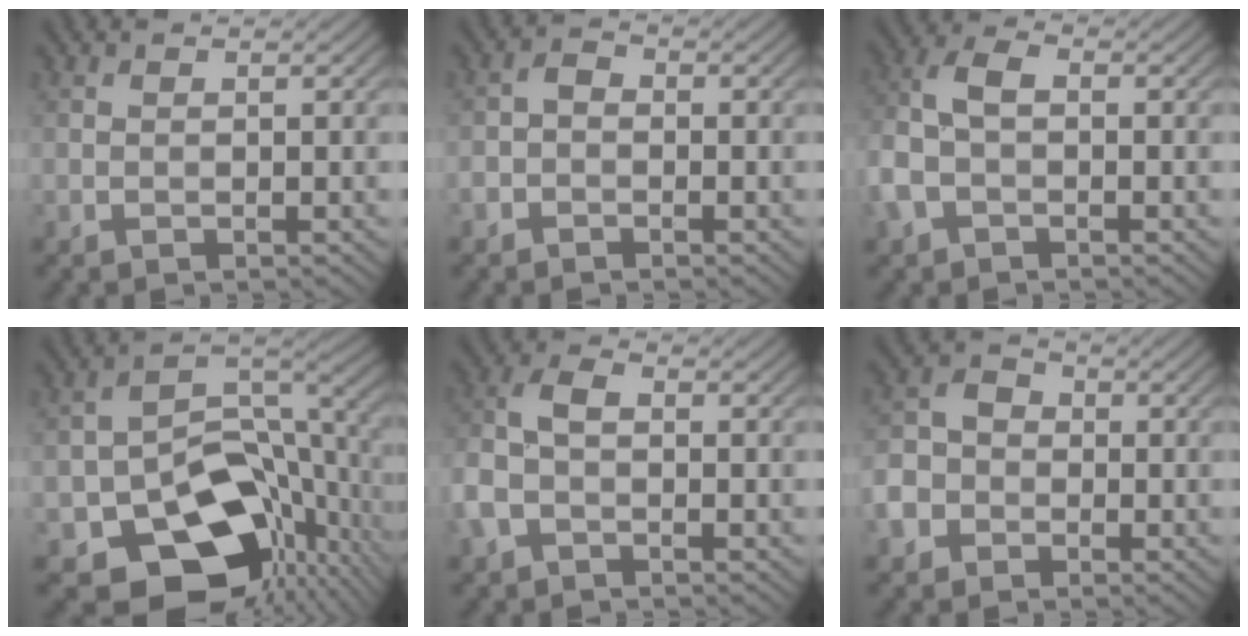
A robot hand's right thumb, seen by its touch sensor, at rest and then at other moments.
{"total": 1.9, "force": [-1.1, 1.4, 0.8], "torque": [-0.015, 0.004, -0.028]}
{"total": 5.9, "force": [-1.6, 3.8, 4.2], "torque": [-0.112, 0.010, -0.045]}
{"total": 15.7, "force": [-7.0, 10.3, 9.6], "torque": [-0.148, -0.027, -0.108]}
{"total": 5.4, "force": [-1.9, 3.4, 3.8], "torque": [-0.101, 0.007, -0.051]}
{"total": 5.3, "force": [-2.4, 4.2, 2.1], "torque": [-0.057, -0.005, -0.059]}